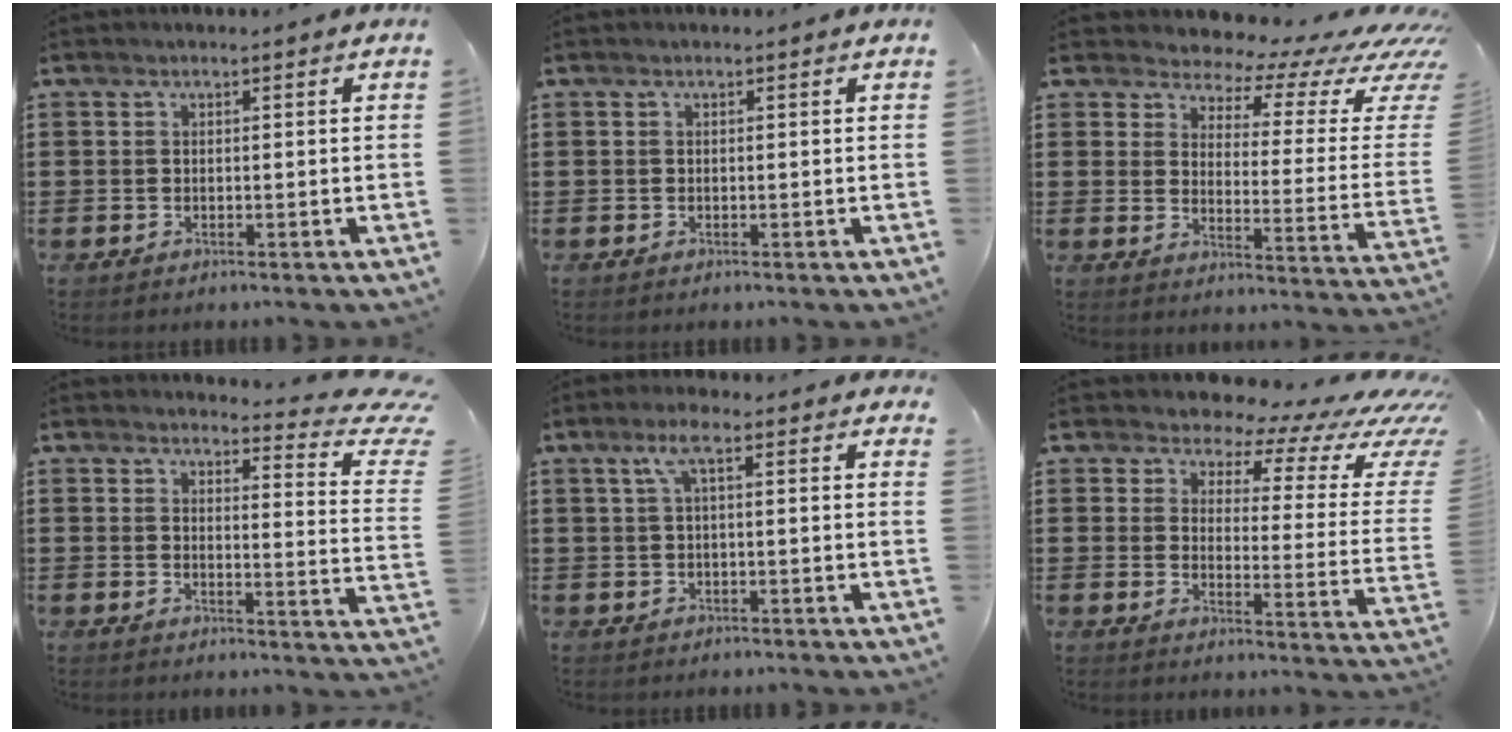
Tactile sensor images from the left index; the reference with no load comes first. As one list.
[{"total": 0.0}, {"total": 5.2, "force": [4.5, 2.1, 1.8], "torque": [-0.039, -0.049, 0.071]}, {"total": 4.9, "force": [4.0, 0.6, 2.6], "torque": [-0.039, -0.036, 0.063]}, {"total": 4.1, "force": [2.0, 0.9, 3.5], "torque": [-0.075, 0.004, 0.034]}, {"total": 7.2, "force": [6.1, 2.5, 3.1], "torque": [-0.060, -0.056, 0.100]}]